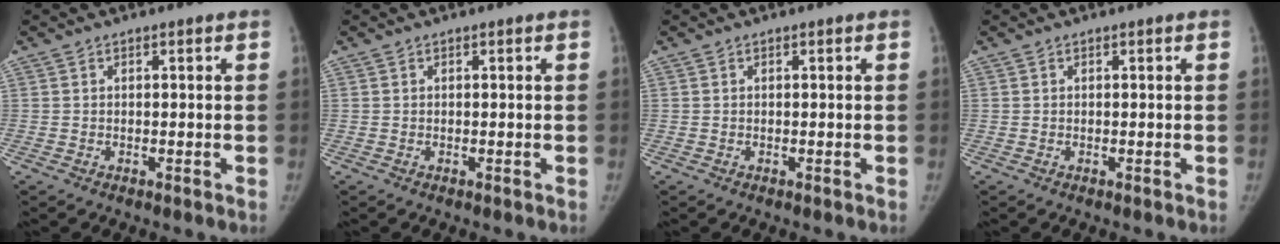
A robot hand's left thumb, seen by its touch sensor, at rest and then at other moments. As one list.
[{"total": 0.0}, {"total": 0.0}, {"total": 0.0}]